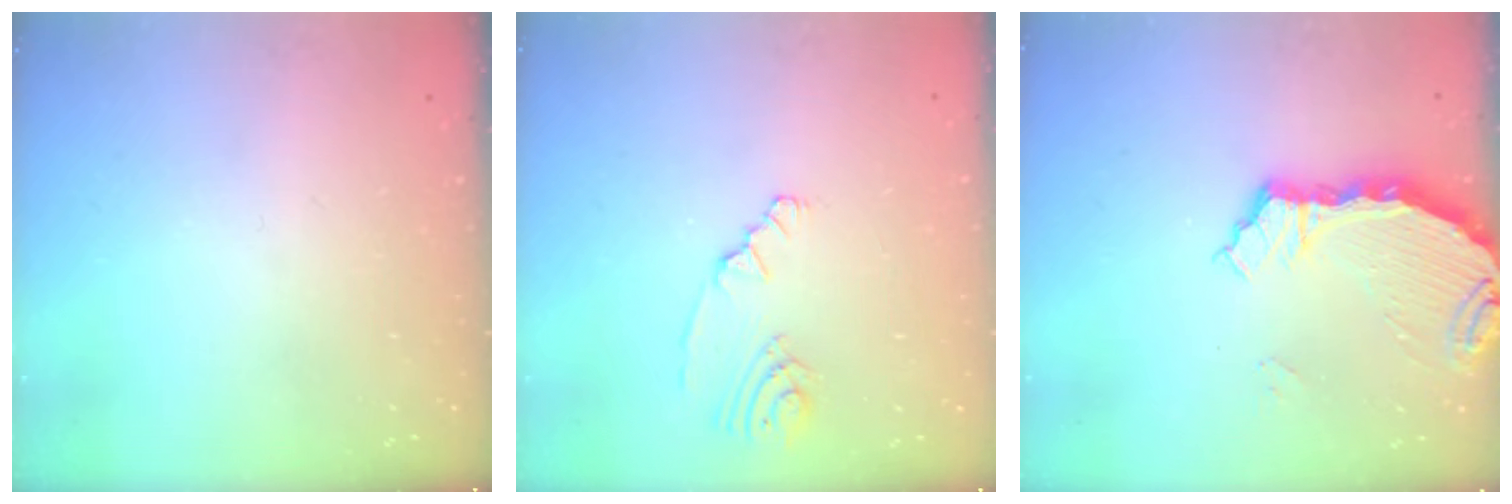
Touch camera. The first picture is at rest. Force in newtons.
{"total": 3.0, "press": 3.0, "slide": 0.4}
{"total": 6.9, "press": 5.5, "slide": 4.2}